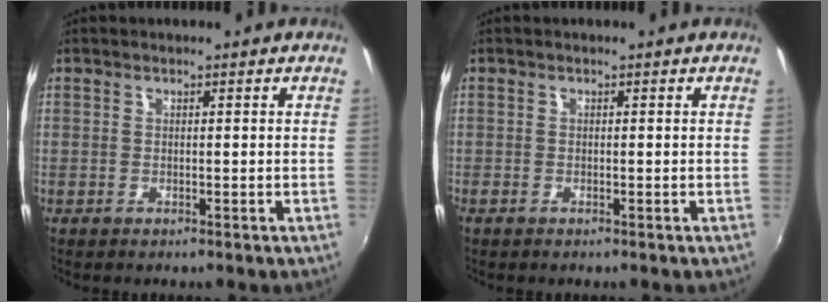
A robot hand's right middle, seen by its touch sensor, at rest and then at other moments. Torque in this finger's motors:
{"motor_torque": [0.39, -0.31, 0.08, 0.04]}